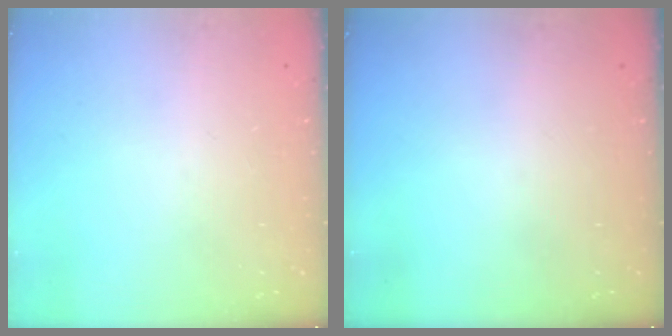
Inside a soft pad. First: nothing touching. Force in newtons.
{"total": 0.0}